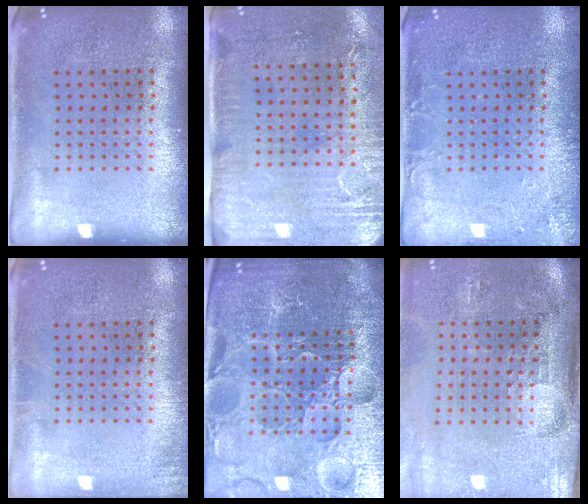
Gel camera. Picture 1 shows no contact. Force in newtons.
{"total": 2.9, "press": 2.4, "slide": 1.6}
{"total": 2.1, "press": 2.1, "slide": 0.1}
{"total": 0.8, "press": 0.8, "slide": 0.1}
{"total": 6.2, "press": 5.6, "slide": 2.7}
{"total": 4.6, "press": 3.8, "slide": 2.6}